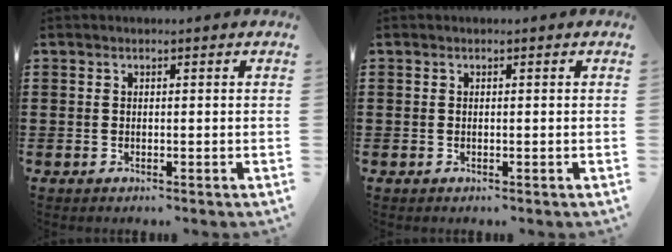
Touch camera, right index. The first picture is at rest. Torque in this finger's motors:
{"motor_torque": [0.12, 0.79, 0.01, 0.01]}